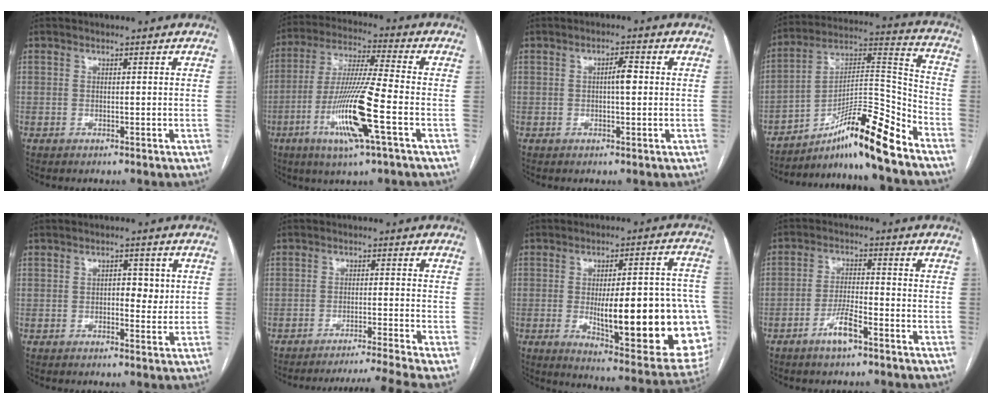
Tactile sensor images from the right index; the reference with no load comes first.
{"total": 14.3, "force": [-5.0, -0.2, 13.4], "torque": [-0.271, -0.016, -0.097]}
{"total": 2.5, "force": [0.1, 0.5, 2.5], "torque": [-0.041, 0.004, 0.001]}
{"total": 17.0, "force": [-12.2, 0.0, 11.8], "torque": [-0.204, 0.021, -0.201]}
{"total": 3.5, "force": [0.4, 1.8, 3.0], "torque": [-0.036, 0.003, 0.005]}
{"total": 10.0, "force": [-8.9, -3.8, 2.7], "torque": [-0.026, -0.014, -0.136]}
{"total": 26.1, "force": [-4.6, 5.9, 25.0], "torque": [-0.254, 0.007, -0.041]}
{"total": 5.0, "force": [-3.2, 0.7, 3.8], "torque": [-0.077, 0.000, -0.060]}